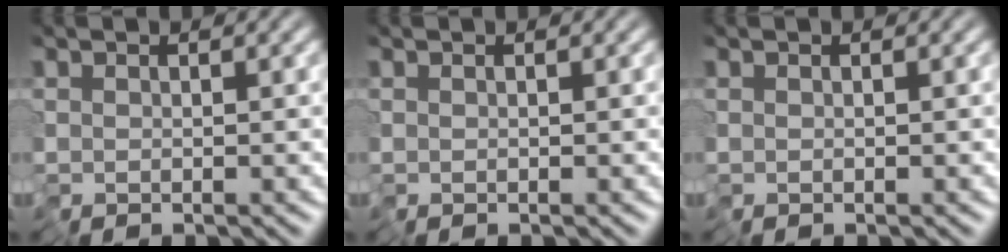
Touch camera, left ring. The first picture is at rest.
{"total": 0.0}
{"total": 0.0}